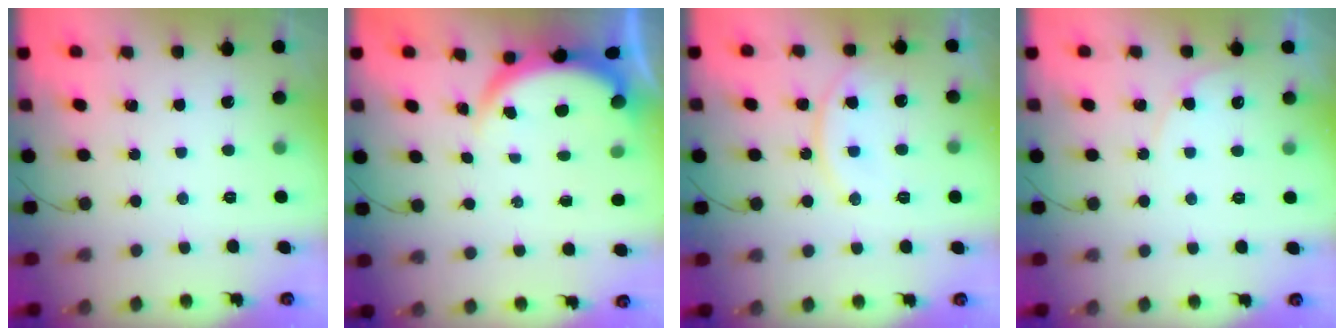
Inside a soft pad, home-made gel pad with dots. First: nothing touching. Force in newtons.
{"total": 3.8, "press": 3.8, "slide": 0.1}
{"total": 13.9, "press": 13.5, "slide": 3.3}
{"total": 3.6, "press": 3.6, "slide": 0.5}